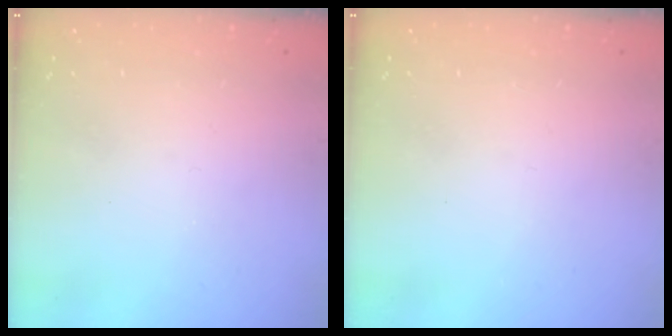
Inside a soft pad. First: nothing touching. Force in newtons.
{"total": 0.0}